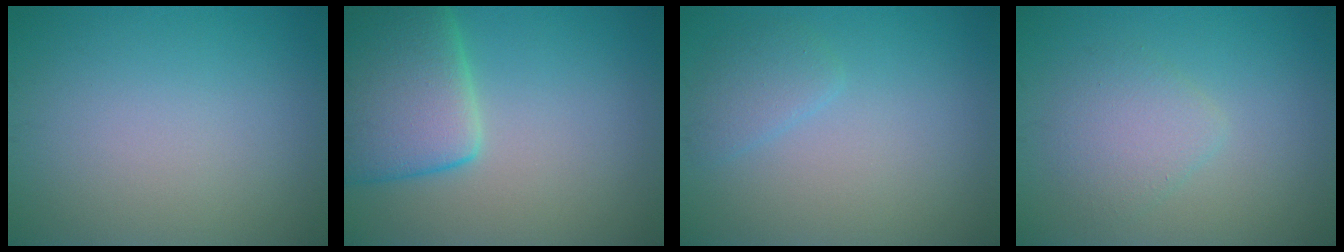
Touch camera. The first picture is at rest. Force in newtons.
{"total": 7.7, "press": 7.7, "slide": 0.9}
{"total": 1.7, "press": 1.7, "slide": 0.1}
{"total": 2.5, "press": 2.5, "slide": 0.2}